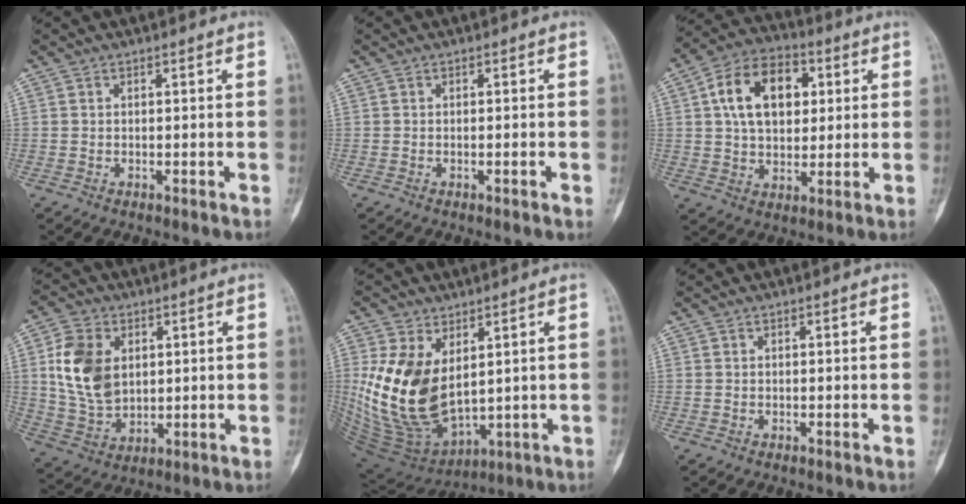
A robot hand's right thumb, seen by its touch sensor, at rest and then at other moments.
{"total": 0.8, "force": [-0.2, 0.1, 0.8], "torque": [-0.013, 0.001, -0.001]}
{"total": 15.1, "force": [3.9, 9.9, 10.8], "torque": [-0.153, 0.007, 0.060]}
{"total": 12.8, "force": [2.9, 9.0, 8.6], "torque": [-0.150, -0.009, 0.063]}
{"total": 17.2, "force": [3.1, 10.4, 13.3], "torque": [-0.248, -0.027, 0.085]}
{"total": 0.0}